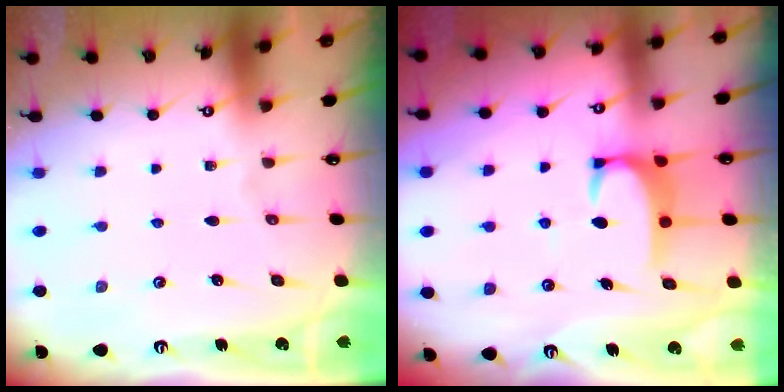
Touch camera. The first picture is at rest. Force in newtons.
{"total": 3.2, "press": 3.2, "slide": 0.3}